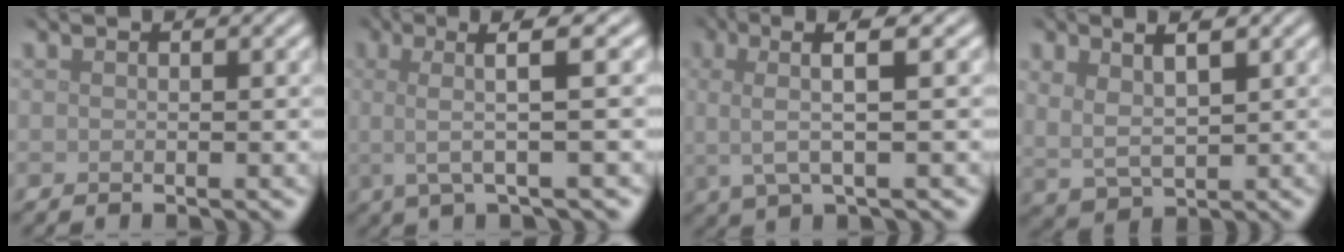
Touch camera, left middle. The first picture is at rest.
{"total": 4.7, "force": [0.7, 0.8, 4.6], "torque": [-0.079, 0.012, 0.009]}
{"total": 4.4, "force": [0.9, 1.0, 4.2], "torque": [-0.077, 0.011, 0.015]}
{"total": 4.0, "force": [1.8, 2.0, 3.0], "torque": [-0.057, -0.002, 0.032]}